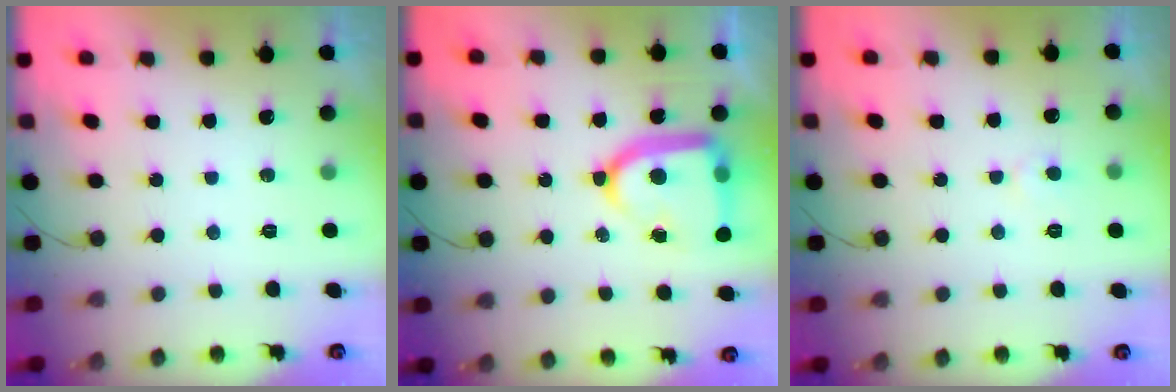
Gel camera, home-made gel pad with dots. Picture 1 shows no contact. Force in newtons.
{"total": 17.2, "press": 17.1, "slide": 1.8}
{"total": 3.8, "press": 3.8, "slide": 0.4}